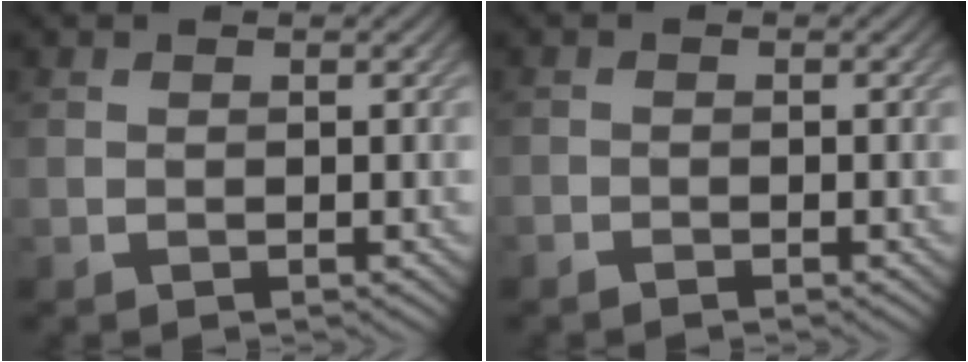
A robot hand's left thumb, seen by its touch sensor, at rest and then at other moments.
{"total": 0.9, "force": [-0.9, -0.1, 0.2], "torque": [-0.004, 0.000, -0.019]}